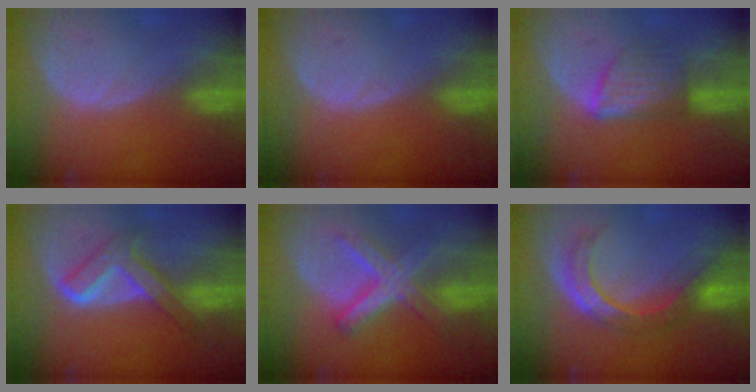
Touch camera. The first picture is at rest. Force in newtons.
{"total": 0.0}
{"total": 5.9, "press": 5.7, "slide": 1.5}
{"total": 6.9, "press": 6.8, "slide": 0.7}
{"total": 7.7, "press": 7.7, "slide": 0.7}
{"total": 7.4, "press": 7.0, "slide": 2.4}